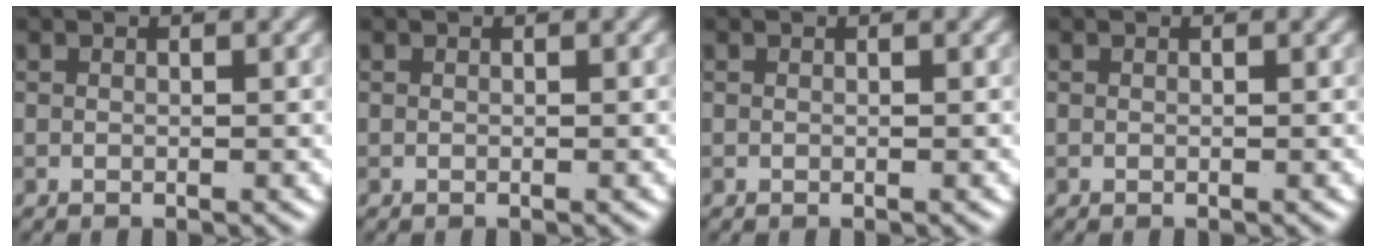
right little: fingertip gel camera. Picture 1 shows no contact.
{"total": 0.0}
{"total": 0.0}
{"total": 0.0}